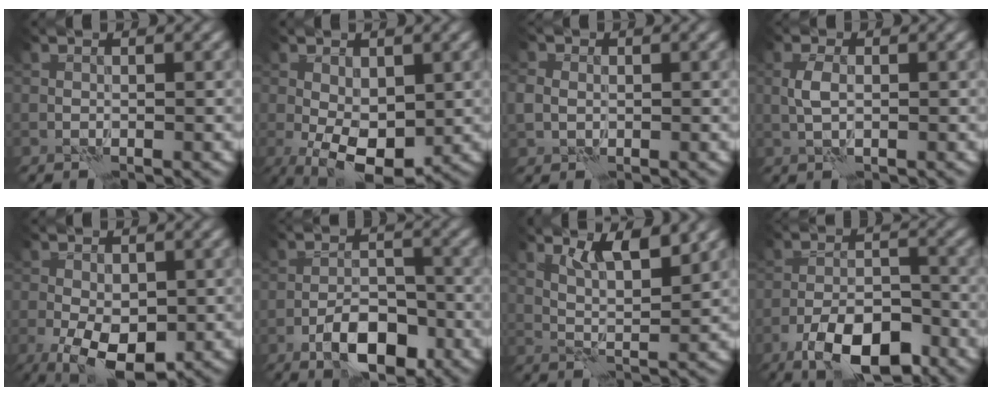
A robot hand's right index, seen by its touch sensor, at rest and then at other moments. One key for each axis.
{"total": 6.6, "fx": -1.4, "fy": 3.7, "fz": 5.4, "tx": -0.107, "ty": -0.015, "tz": -0.022}
{"total": 2.5, "fx": 0.2, "fy": 2.2, "fz": 1.2, "tx": -0.028, "ty": 0.007, "tz": -0.002}
{"total": 1.8, "fx": 0.0, "fy": 0.8, "fz": 1.6, "tx": -0.037, "ty": 0.003, "tz": -0.003}
{"total": 7.0, "fx": -2.6, "fy": 3.4, "fz": 5.5, "tx": -0.100, "ty": -0.009, "tz": -0.046}
{"total": 5.6, "fx": -3.2, "fy": 2.4, "fz": 3.9, "tx": -0.059, "ty": 0.004, "tz": -0.059}
{"total": 3.8, "fx": 2.4, "fy": 0.8, "fz": 2.9, "tx": -0.059, "ty": -0.005, "tz": 0.044}
{"total": 8.0, "fx": -5.3, "fy": 3.0, "fz": 5.3, "tx": -0.084, "ty": 0.001, "tz": -0.095}